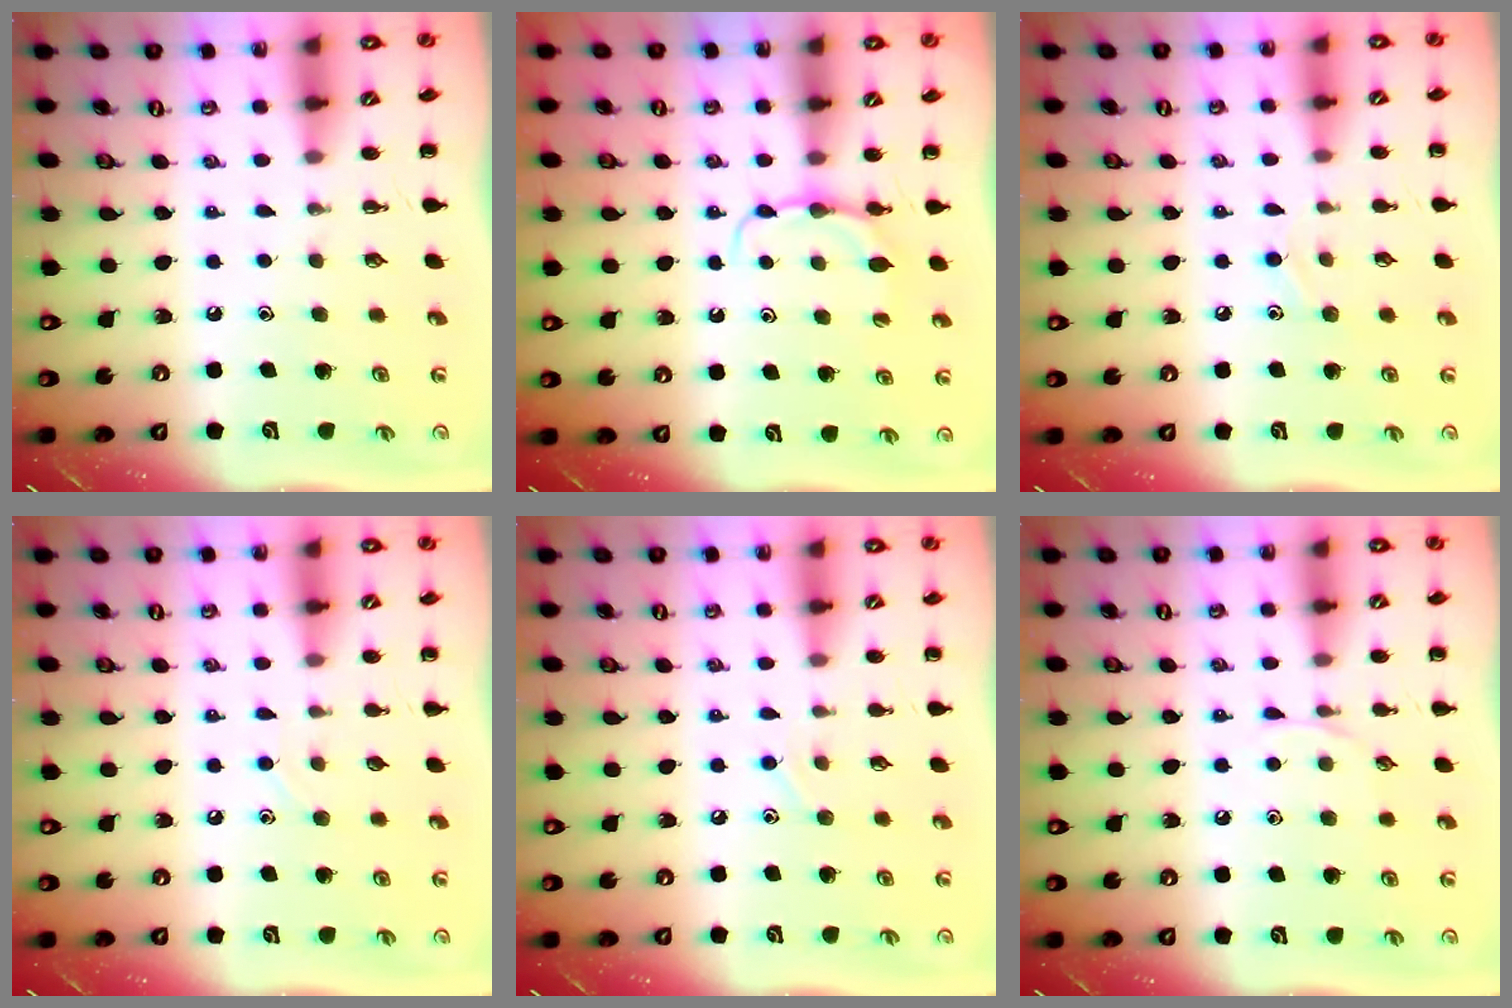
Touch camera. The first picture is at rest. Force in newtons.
{"total": 5.2, "press": 5.1, "slide": 1.1}
{"total": 6.2, "press": 5.9, "slide": 1.9}
{"total": 2.0, "press": 2.0, "slide": 0.6}
{"total": 6.2, "press": 5.9, "slide": 2.0}
{"total": 4.2, "press": 4.0, "slide": 1.3}